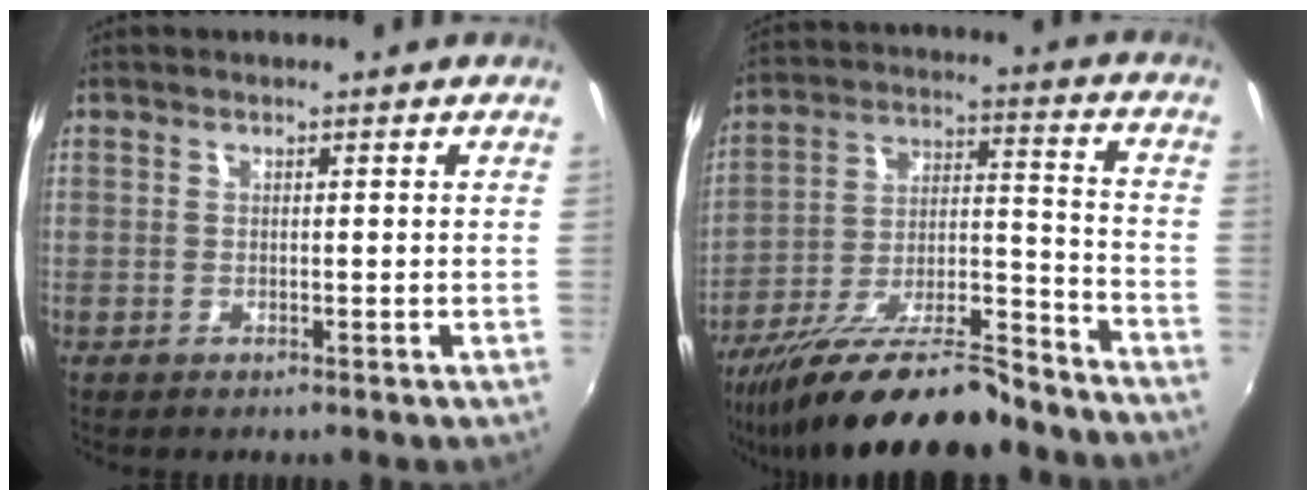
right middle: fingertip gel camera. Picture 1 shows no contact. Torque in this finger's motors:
{"motor_torque": [1.25, -0.89, 0.43, 0.21]}